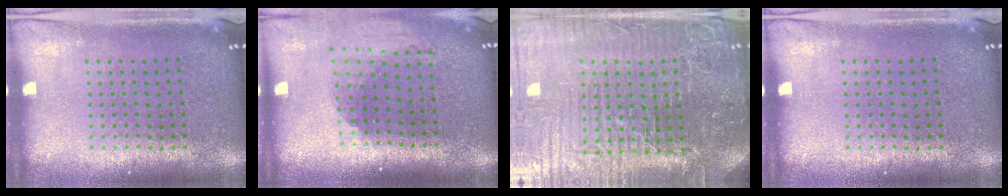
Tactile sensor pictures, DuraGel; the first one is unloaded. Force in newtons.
{"total": 2.0, "press": 1.5, "slide": 1.3}
{"total": 6.4, "press": 5.8, "slide": 2.6}
{"total": 0.0}